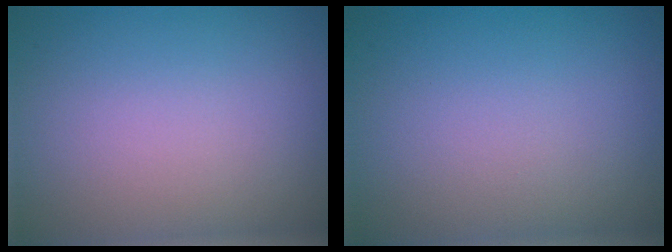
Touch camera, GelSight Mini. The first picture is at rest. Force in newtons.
{"total": 0.0}